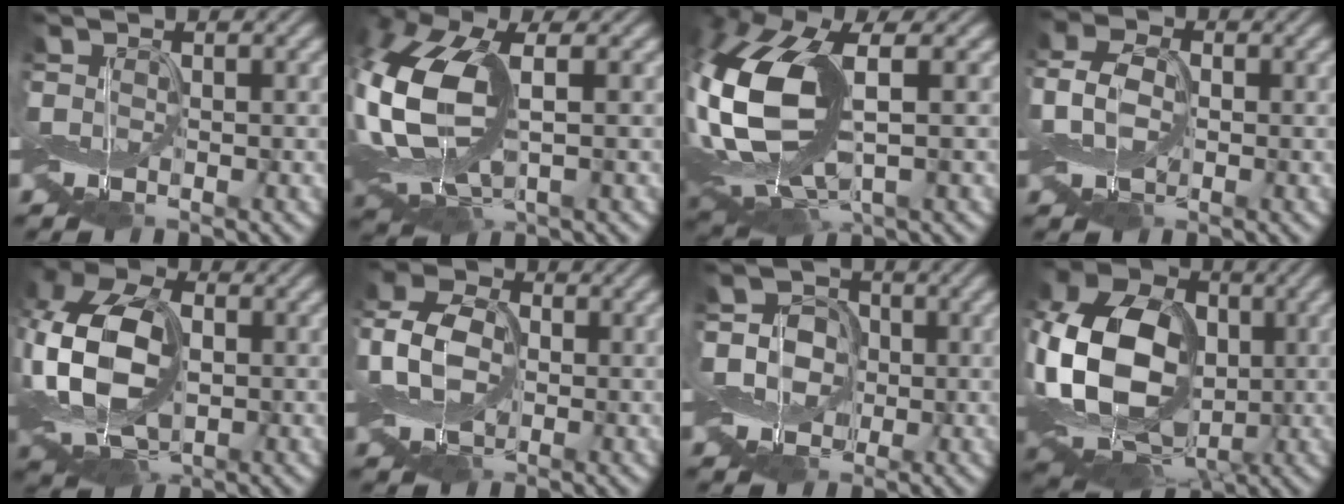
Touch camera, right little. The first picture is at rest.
{"total": 10.6, "force": [1.0, 5.7, 8.9], "torque": [-0.232, -0.003, 0.022]}
{"total": 11.8, "force": [0.8, 5.7, 10.3], "torque": [-0.247, 0.001, 0.020]}
{"total": 3.7, "force": [-0.6, 2.6, 2.6], "torque": [-0.070, 0.008, -0.015]}
{"total": 10.7, "force": [-0.7, 7.0, 8.0], "torque": [-0.186, 0.003, -0.023]}
{"total": 5.9, "force": [-0.9, 4.2, 4.1], "torque": [-0.110, 0.006, -0.022]}
{"total": 4.5, "force": [-0.6, 3.8, 2.2], "torque": [-0.036, 0.009, -0.034]}
{"total": 14.6, "force": [-0.9, 10.7, 9.9], "torque": [-0.208, -0.006, -0.014]}